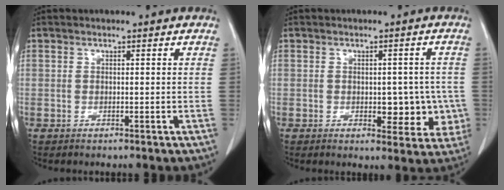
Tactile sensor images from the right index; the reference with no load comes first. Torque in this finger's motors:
{"motor_torque": [0.23, 0.09, 0.15, 0.06]}